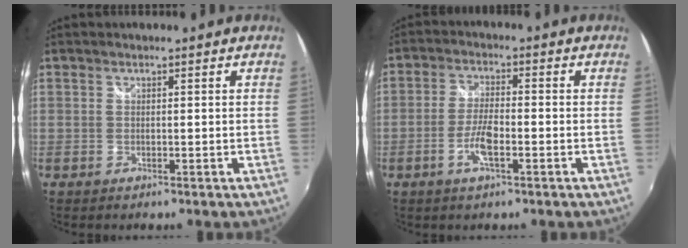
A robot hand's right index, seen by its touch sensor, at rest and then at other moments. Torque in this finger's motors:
{"motor_torque": [0.16, 0.06, 0.09, 0.03]}